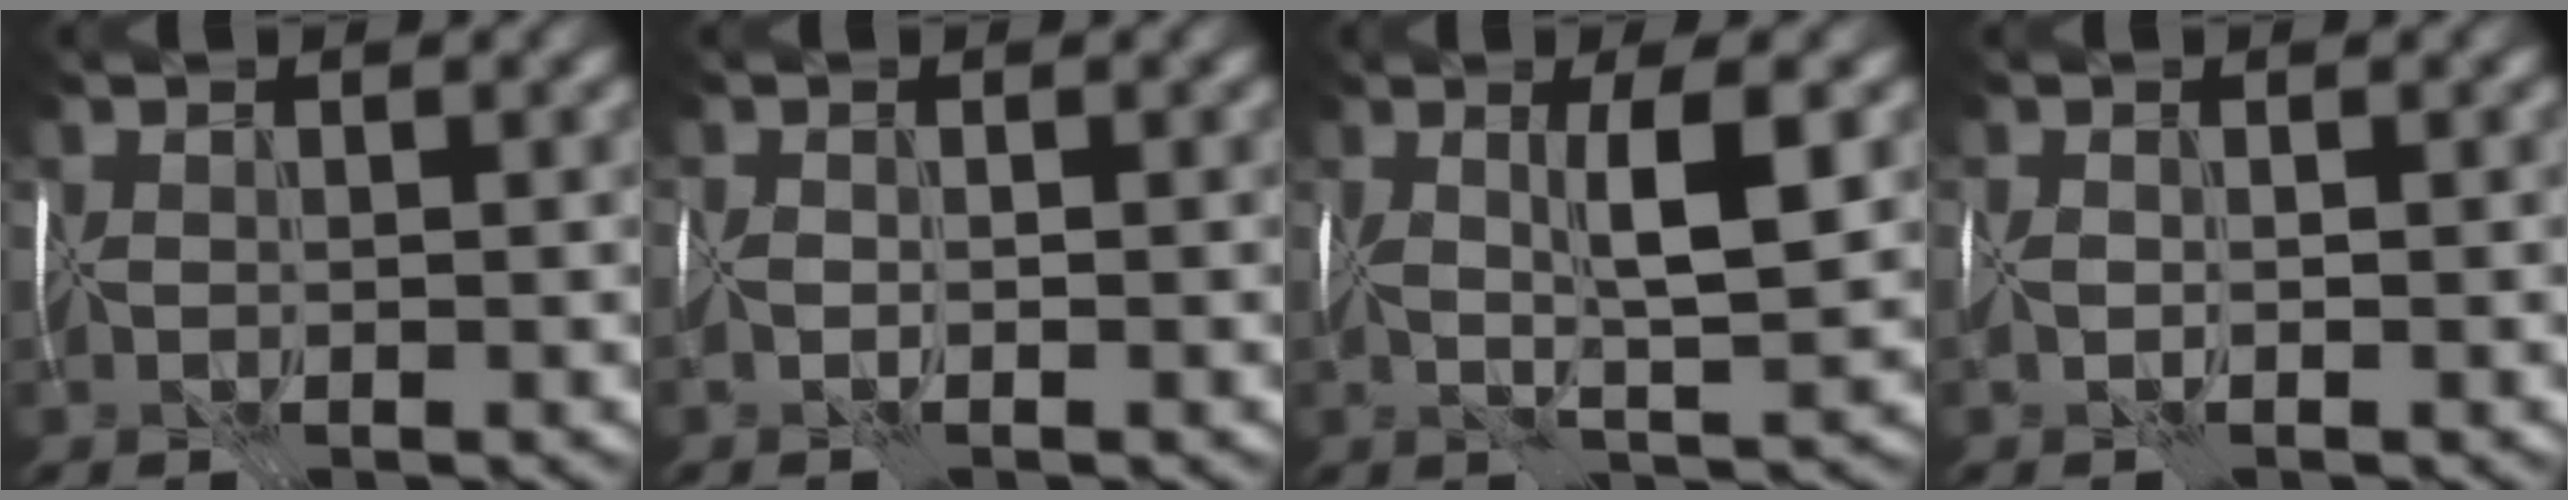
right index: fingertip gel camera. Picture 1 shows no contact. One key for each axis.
{"total": 1.4, "fx": -0.9, "fy": 0.4, "fz": 1.0, "tx": -0.021, "ty": -0.003, "tz": -0.020}
{"total": 5.3, "fx": 0.9, "fy": 0.8, "fz": 5.2, "tx": -0.089, "ty": 0.003, "tz": 0.015}
{"total": 1.5, "fx": -0.4, "fy": 0.7, "fz": 1.3, "tx": -0.026, "ty": -0.003, "tz": -0.012}